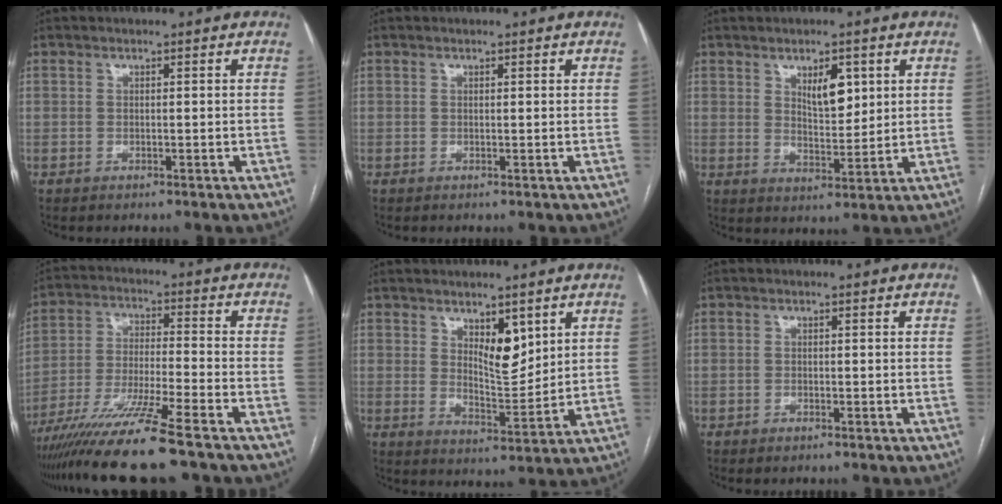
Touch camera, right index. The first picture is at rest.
{"total": 0.0}
{"total": 5.7, "force": [2.5, 2.4, 4.5], "torque": [-0.076, -0.004, 0.047]}
{"total": 13.1, "force": [-10.2, -1.3, 8.0], "torque": [-0.142, -0.031, -0.179]}
{"total": 6.3, "force": [3.3, 2.4, 4.8], "torque": [-0.083, -0.012, 0.061]}
{"total": 0.7, "force": [-0.6, 0.3, 0.4], "torque": [-0.008, -0.001, -0.006]}